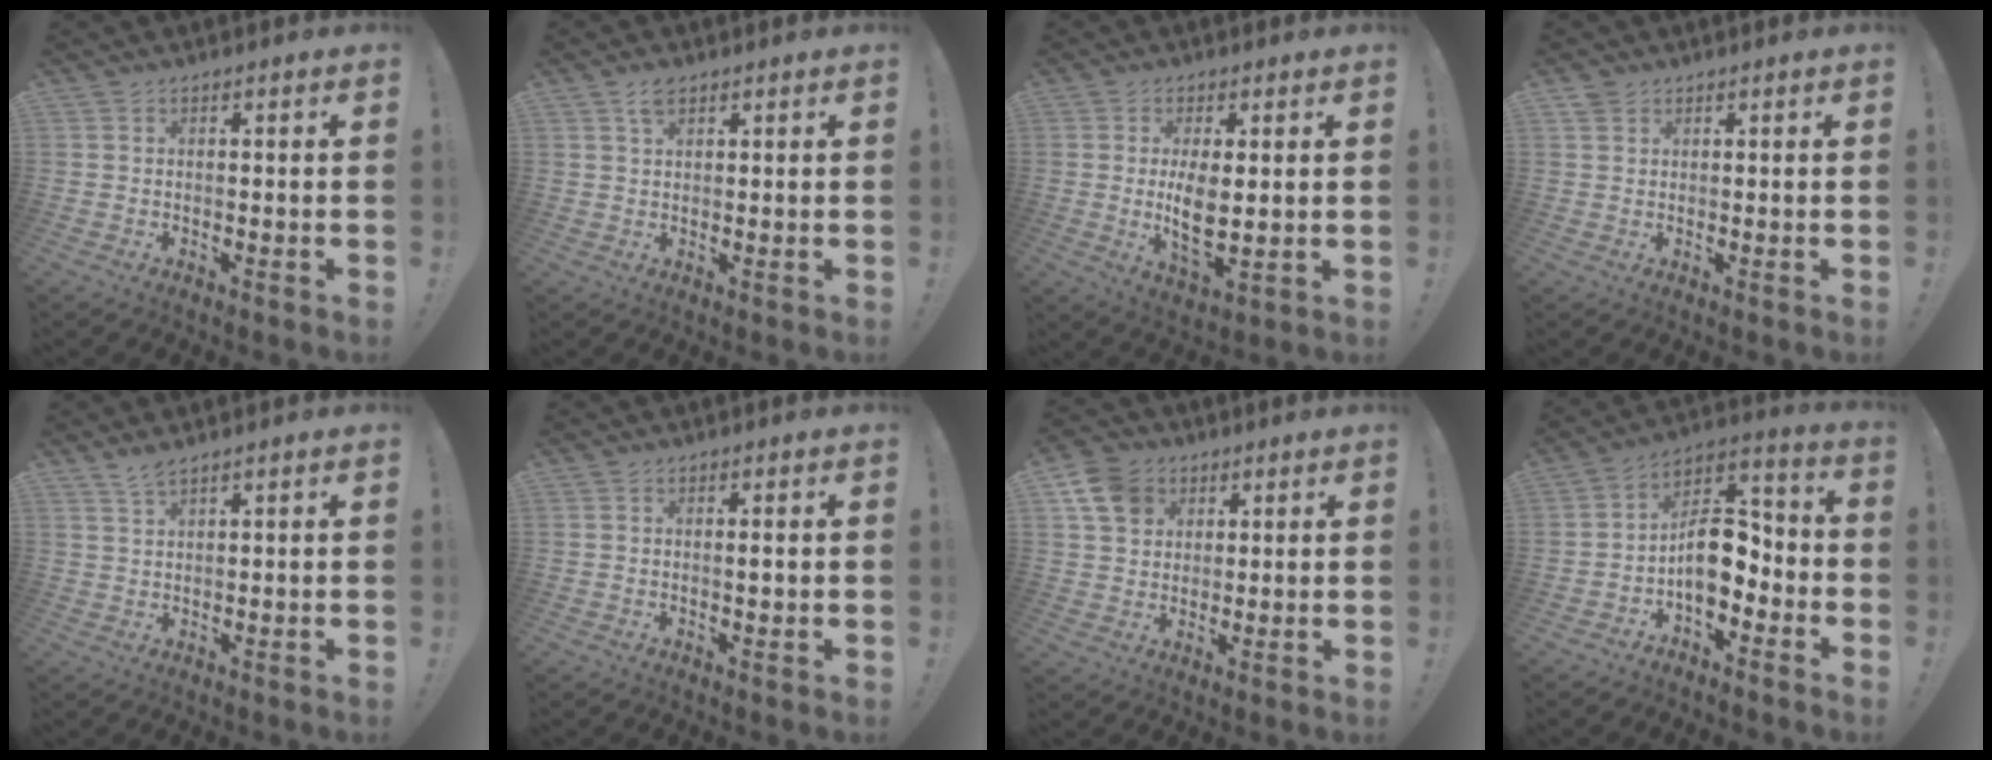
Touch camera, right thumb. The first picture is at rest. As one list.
[{"total": 3.2, "force": [1.9, 1.4, 2.2], "torque": [-0.037, -0.002, 0.034]}, {"total": 8.2, "force": [1.0, 3.8, 7.2], "torque": [-0.124, -0.019, 0.019]}, {"total": 1.5, "force": [1.2, 0.9, 0.2], "torque": [-0.004, -0.004, 0.024]}, {"total": 2.8, "force": [2.3, 0.3, 1.6], "torque": [-0.034, -0.011, 0.042]}, {"total": 1.1, "force": [0.1, 0.2, 1.1], "torque": [-0.008, -0.005, -0.003]}, {"total": 11.4, "force": [5.0, 9.2, 4.6], "torque": [-0.072, -0.018, 0.103]}, {"total": 12.6, "force": [-3.3, 7.8, 9.3], "torque": [-0.150, 0.022, -0.052]}]